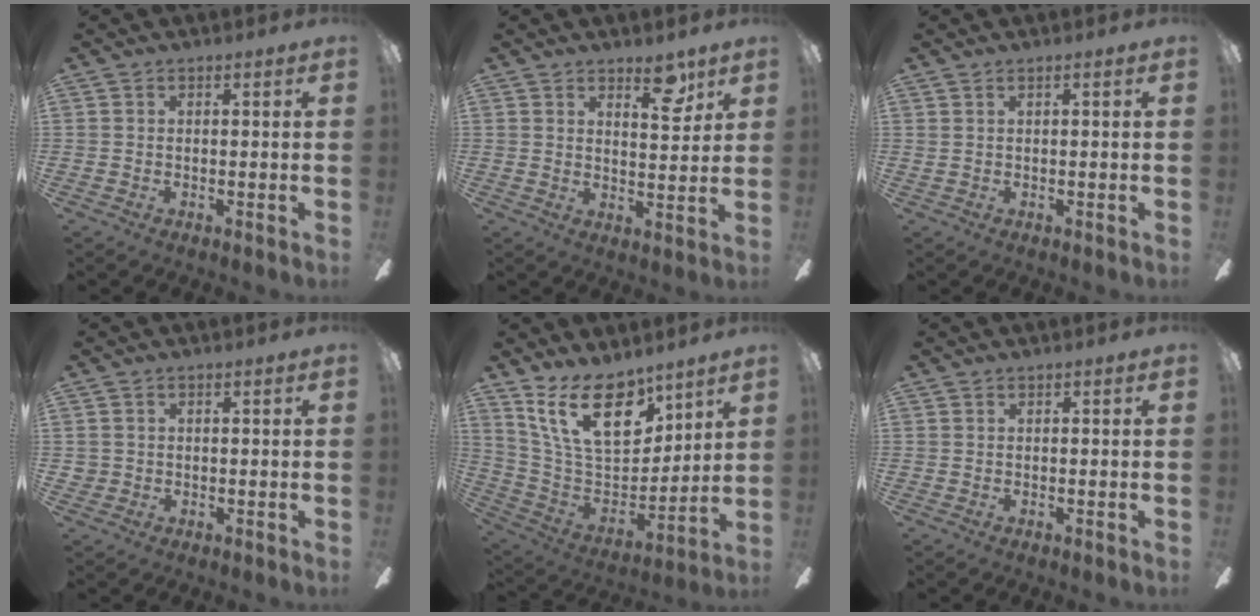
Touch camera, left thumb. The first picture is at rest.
{"total": 7.2, "force": [5.0, 3.0, 4.2], "torque": [-0.039, -0.025, 0.080]}
{"total": 0.9, "force": [0.2, 0.1, 0.8], "torque": [-0.015, 0.000, 0.004]}
{"total": 1.3, "force": [-0.1, 1.3, 0.0], "torque": [0.000, 0.005, -0.003]}
{"total": 20.3, "force": [13.0, 10.2, 11.8], "torque": [-0.233, -0.074, 0.231]}
{"total": 0.0}